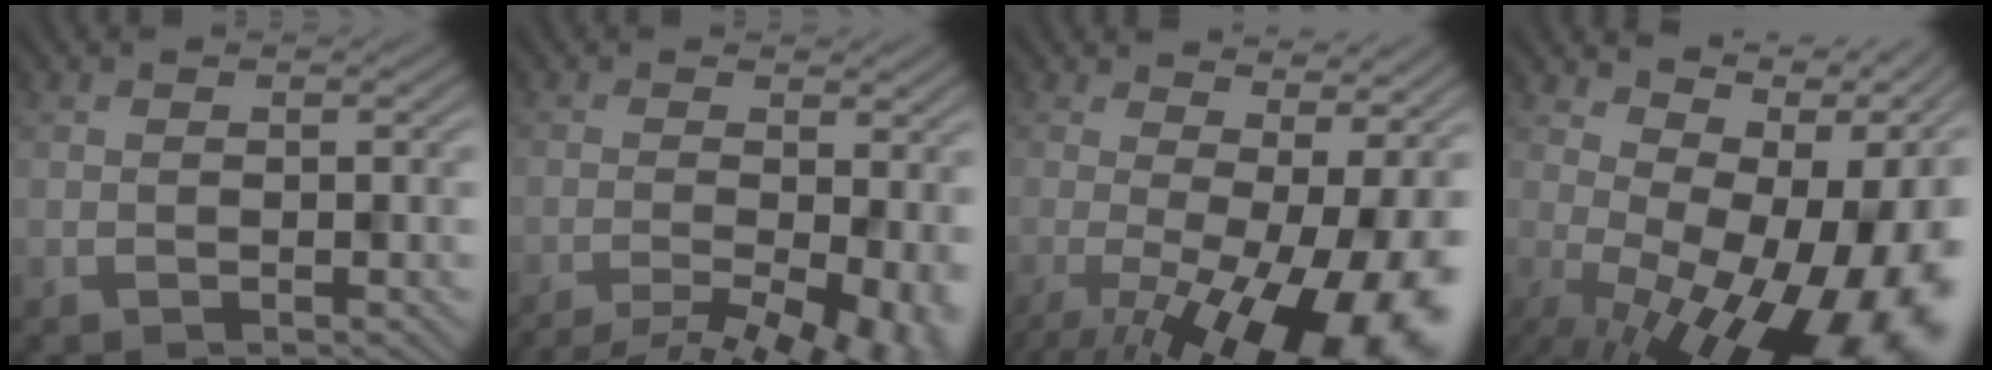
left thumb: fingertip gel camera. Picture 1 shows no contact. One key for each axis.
{"total": 8.0, "fx": -4.2, "fy": 2.2, "fz": 6.5, "tx": -0.080, "ty": -0.014, "tz": -0.044}
{"total": 16.4, "fx": -3.4, "fy": 6.1, "fz": 14.9, "tx": -0.180, "ty": -0.017, "tz": -0.034}
{"total": 17.9, "fx": -0.6, "fy": 8.9, "fz": 15.5, "tx": -0.131, "ty": 0.020, "tz": 0.017}